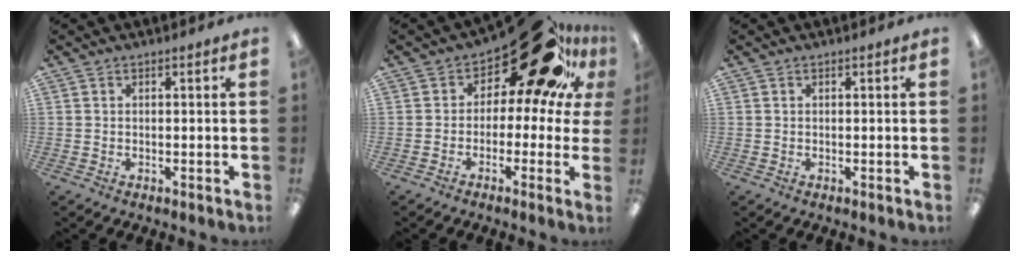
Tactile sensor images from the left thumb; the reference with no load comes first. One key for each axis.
{"total": 20.2, "fx": 12.0, "fy": 9.7, "fz": 13.0, "tx": -0.177, "ty": -0.074, "tz": 0.198}
{"total": 0.0}